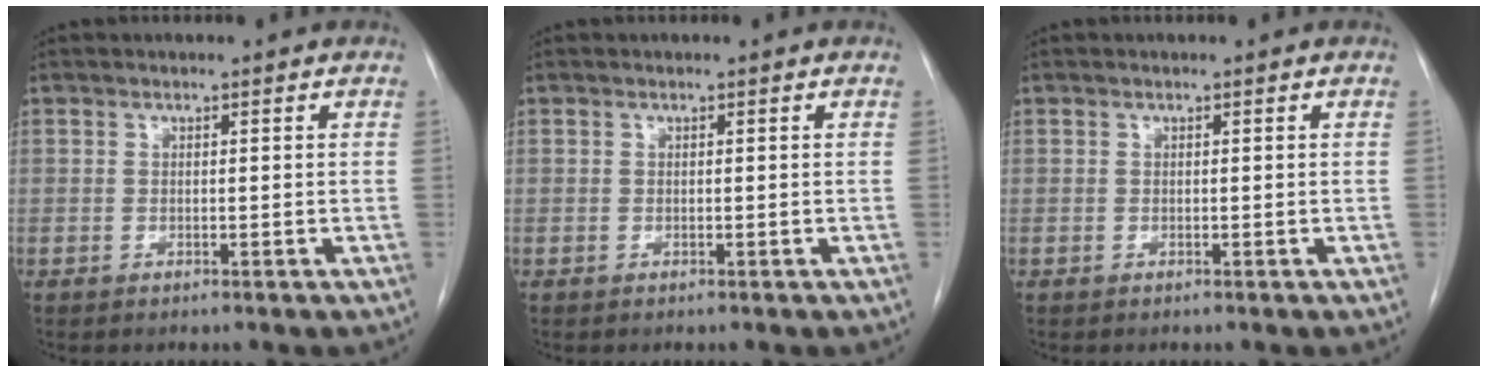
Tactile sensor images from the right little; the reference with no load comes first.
{"total": 0.0}
{"total": 0.0}